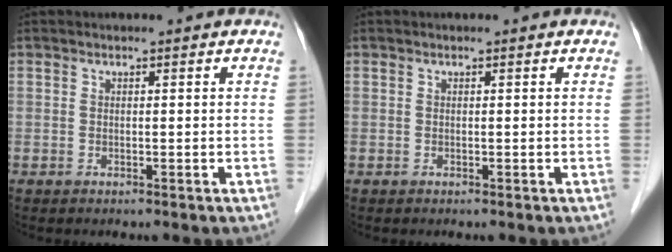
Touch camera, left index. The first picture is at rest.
{"total": 0.0}